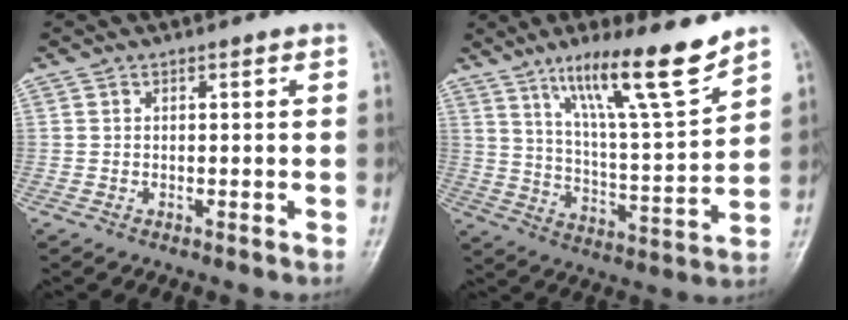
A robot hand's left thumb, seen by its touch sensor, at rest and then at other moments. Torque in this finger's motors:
{"motor_torque": [0.41, 0.29, 1.45, -1.31, 0.27]}